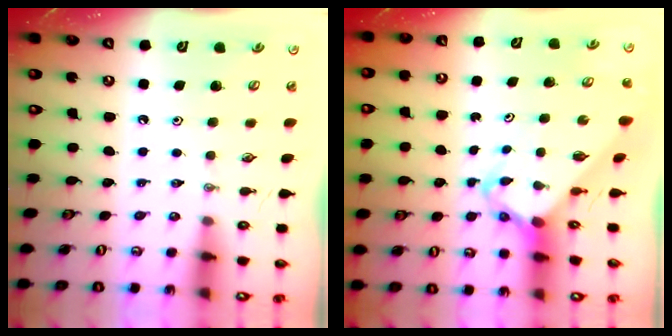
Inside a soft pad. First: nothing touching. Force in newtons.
{"total": 4.9, "press": 4.9, "slide": 0.6}